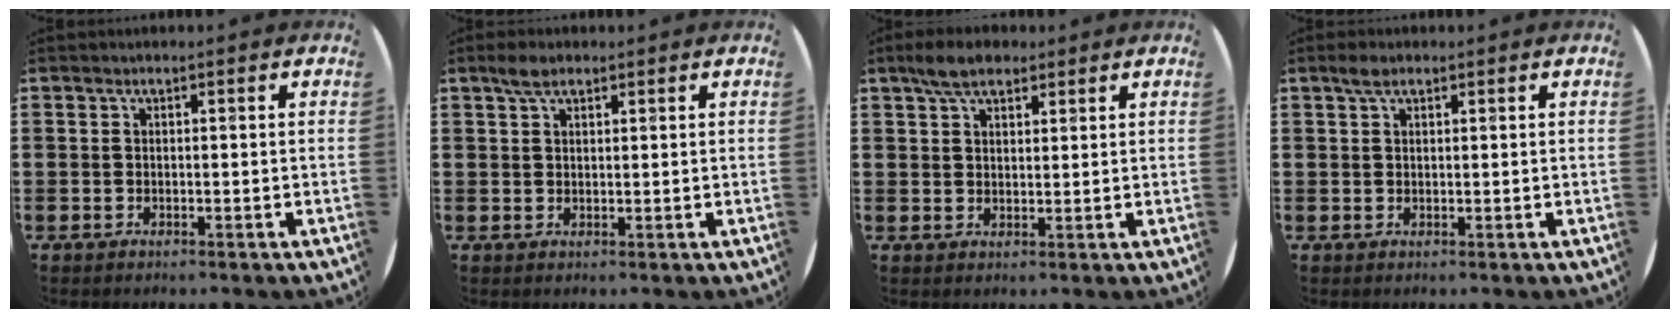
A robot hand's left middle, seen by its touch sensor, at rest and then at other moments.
{"total": 2.7, "force": [2.0, 1.2, 1.4], "torque": [-0.023, 0.003, 0.034]}
{"total": 4.6, "force": [3.6, 2.1, 2.0], "torque": [-0.040, 0.003, 0.067]}
{"total": 1.9, "force": [1.3, 0.9, 1.0], "torque": [-0.014, 0.003, 0.021]}